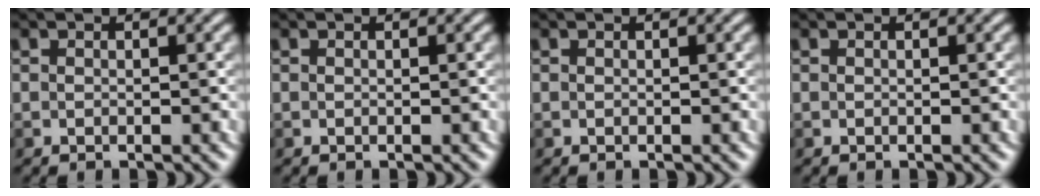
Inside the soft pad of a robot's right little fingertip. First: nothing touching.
{"total": 0.0}
{"total": 0.0}
{"total": 0.0}